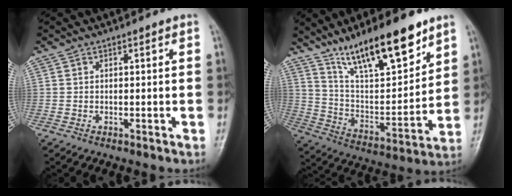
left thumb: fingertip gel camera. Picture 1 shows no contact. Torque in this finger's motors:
{"motor_torque": [1.64, 1.65, 1.45, -1.32, 0.36]}